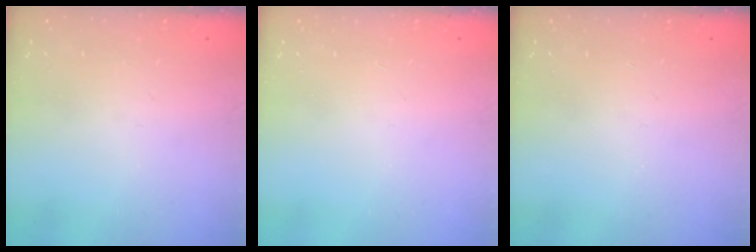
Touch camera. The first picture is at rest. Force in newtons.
{"total": 0.0}
{"total": 0.0}